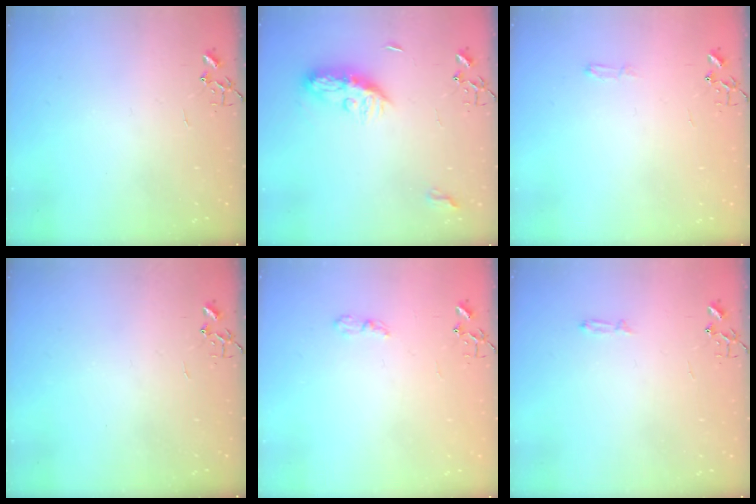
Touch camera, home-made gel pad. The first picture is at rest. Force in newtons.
{"total": 10.1, "press": 10.1, "slide": 0.6}
{"total": 3.6, "press": 3.6, "slide": 0.5}
{"total": 0.0}
{"total": 4.4, "press": 4.3, "slide": 0.5}
{"total": 3.0, "press": 2.9, "slide": 0.5}